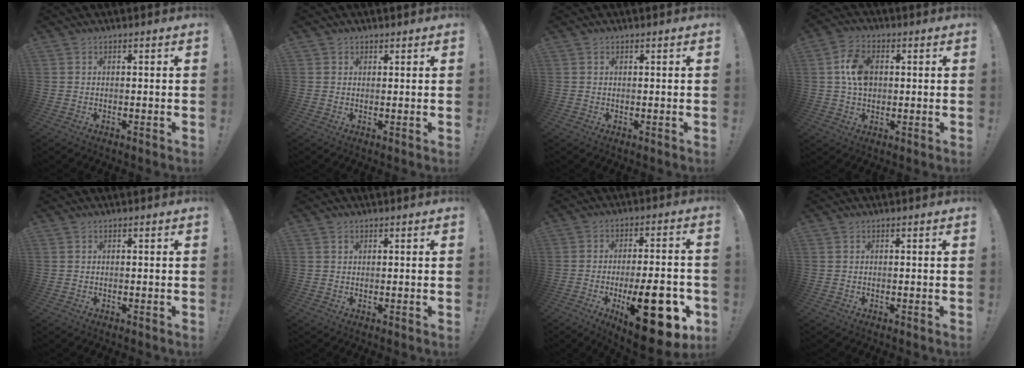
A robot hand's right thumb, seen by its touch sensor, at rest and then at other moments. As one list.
[{"total": 1.5, "force": [1.0, 1.2, 0.1], "torque": [0.004, -0.003, 0.017]}, {"total": 0.0}, {"total": 9.7, "force": [1.3, 6.8, 6.7], "torque": [-0.118, 0.010, 0.027]}, {"total": 0.0}, {"total": 0.7, "force": [0.4, 0.5, 0.2], "torque": [0.004, -0.001, 0.006]}, {"total": 23.3, "force": [-7.8, 8.8, 20.2], "torque": [-0.278, 0.042, -0.101]}, {"total": 0.0}]